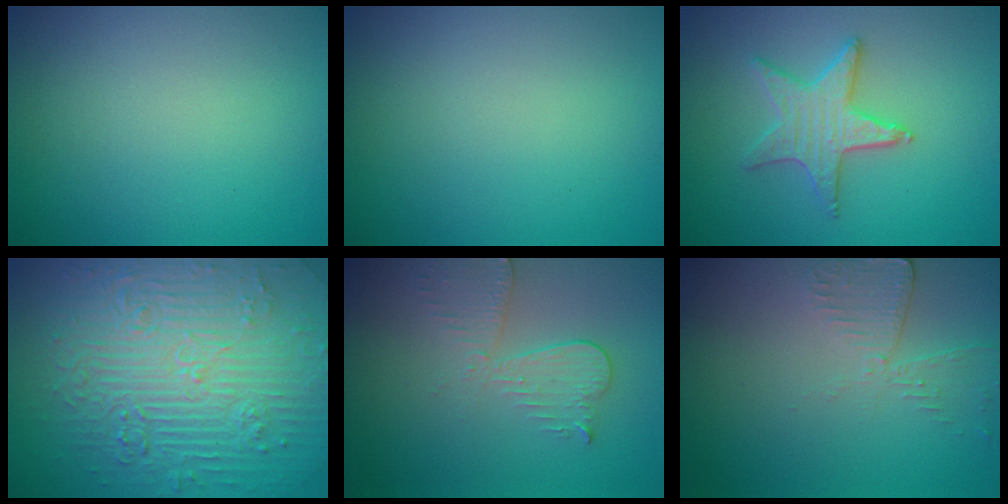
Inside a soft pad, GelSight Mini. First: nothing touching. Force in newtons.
{"total": 0.0}
{"total": 3.2, "press": 3.1, "slide": 0.3}
{"total": 11.2, "press": 7.3, "slide": 8.4}
{"total": 3.1, "press": 2.6, "slide": 1.6}
{"total": 2.5, "press": 2.3, "slide": 1.2}